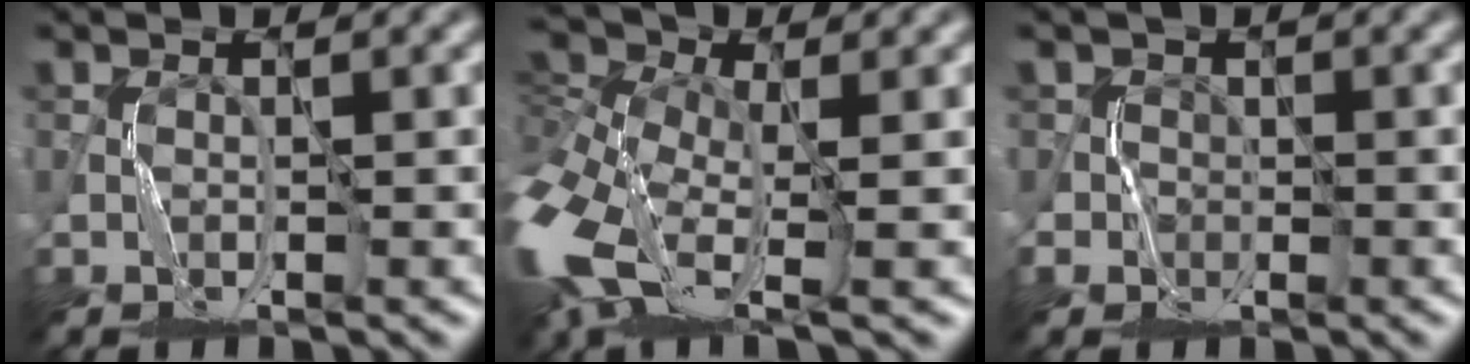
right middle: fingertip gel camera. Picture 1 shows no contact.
{"total": 11.5, "force": [-2.3, 6.6, 9.2], "torque": [-0.235, -0.023, -0.038]}
{"total": 1.6, "force": [-0.2, 1.1, -1.1], "torque": [0.031, -0.002, -0.002]}